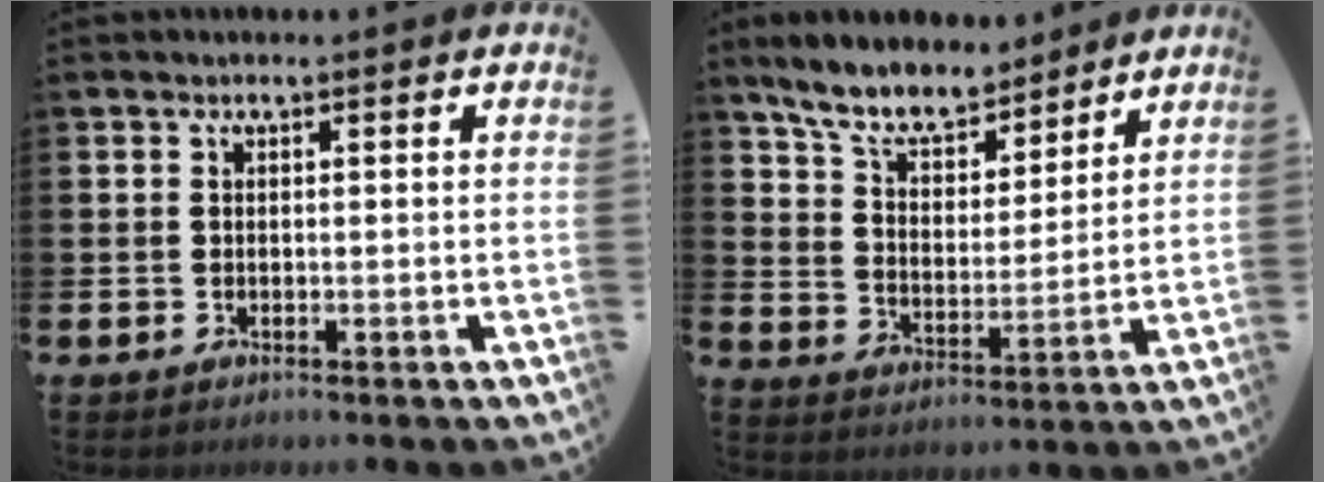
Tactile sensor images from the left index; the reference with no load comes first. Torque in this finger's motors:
{"motor_torque": [1.35, -0.79, 0.70, 0.21]}